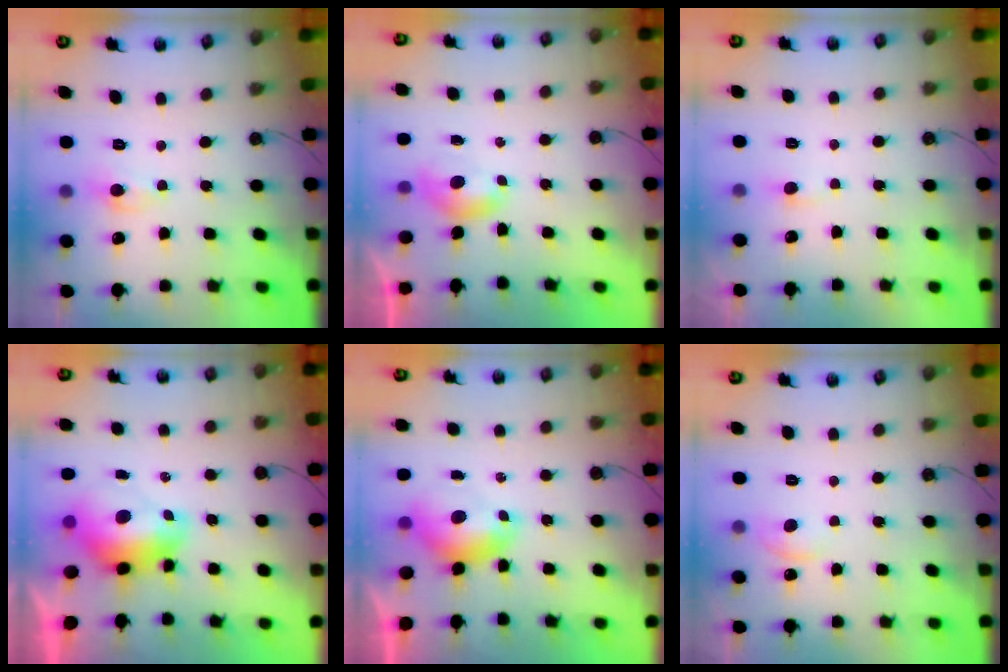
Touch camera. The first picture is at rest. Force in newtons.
{"total": 2.4, "press": 2.3, "slide": 0.5}
{"total": 0.6, "press": 0.1, "slide": 0.6}
{"total": 2.8, "press": 2.7, "slide": 0.7}
{"total": 0.0}
{"total": 1.8, "press": 1.7, "slide": 0.7}